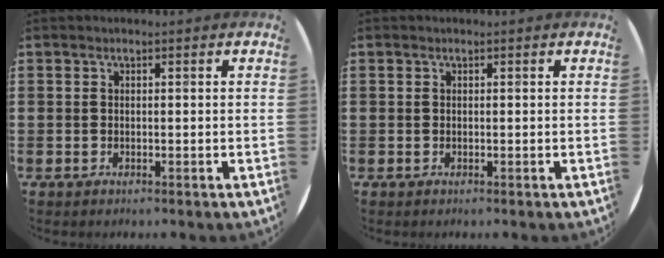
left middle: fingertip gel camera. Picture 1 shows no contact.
{"total": 0.0}